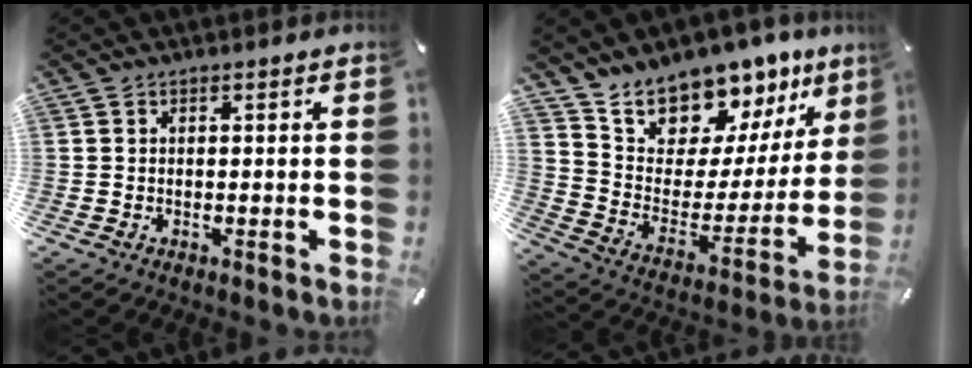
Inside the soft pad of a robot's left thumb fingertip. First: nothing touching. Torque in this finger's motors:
{"motor_torque": [2.74, 2.27, 1.48, -1.29, 0.32]}